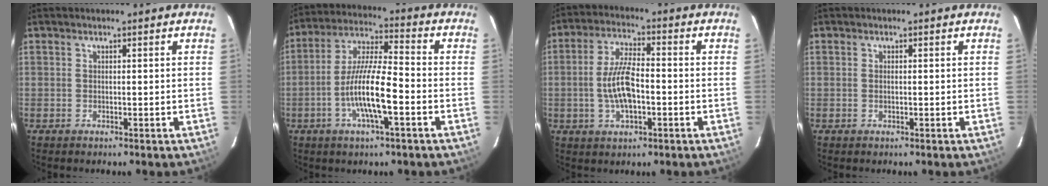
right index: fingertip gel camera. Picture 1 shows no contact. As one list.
[{"total": 11.9, "force": [-4.1, 2.0, 10.9], "torque": [-0.218, -0.001, -0.081]}, {"total": 9.0, "force": [-1.7, 3.5, 8.1], "torque": [-0.162, 0.006, -0.031]}, {"total": 0.6, "force": [0.0, 0.2, 0.5], "torque": [-0.011, 0.002, 0.000]}]